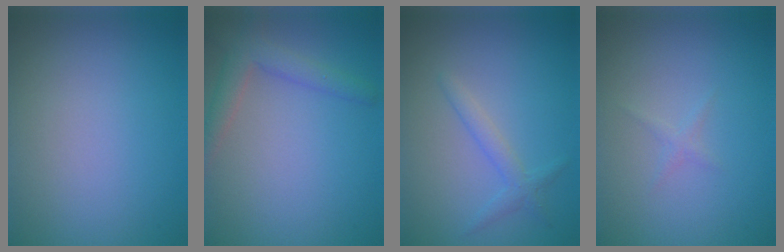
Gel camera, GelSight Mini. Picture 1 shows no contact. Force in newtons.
{"total": 2.9, "press": 2.9, "slide": 0.2}
{"total": 1.7, "press": 1.6, "slide": 0.2}
{"total": 0.6, "press": 0.6, "slide": 0.0}